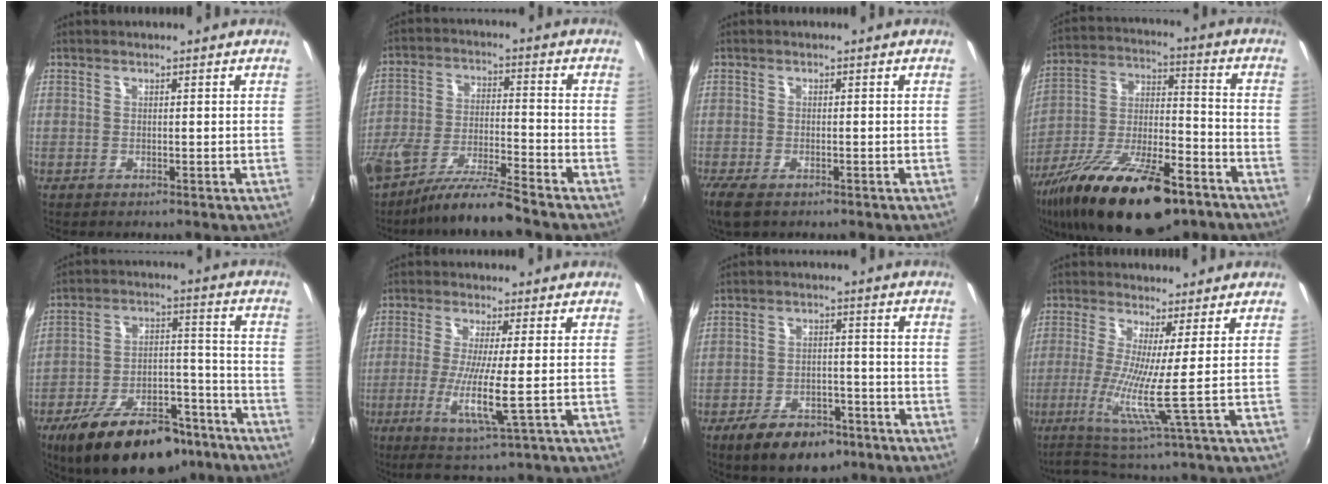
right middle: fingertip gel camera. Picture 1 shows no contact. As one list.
[{"total": 11.7, "force": [-9.5, 0.6, 6.7], "torque": [-0.139, -0.014, -0.174]}, {"total": 4.4, "force": [-2.9, 1.5, 2.9], "torque": [-0.067, -0.018, -0.054]}, {"total": 25.0, "force": [-15.5, 8.8, 17.5], "torque": [-0.321, -0.032, -0.254]}, {"total": 21.9, "force": [-15.8, 9.4, 11.8], "torque": [-0.210, 0.006, -0.228]}, {"total": 8.0, "force": [-2.4, -0.5, 7.6], "torque": [-0.157, -0.023, -0.047]}, {"total": 10.7, "force": [-7.2, 5.3, 5.8], "torque": [-0.129, -0.002, -0.109]}, {"total": 7.4, "force": [-1.8, -1.5, 7.0], "torque": [-0.156, -0.026, -0.037]}]